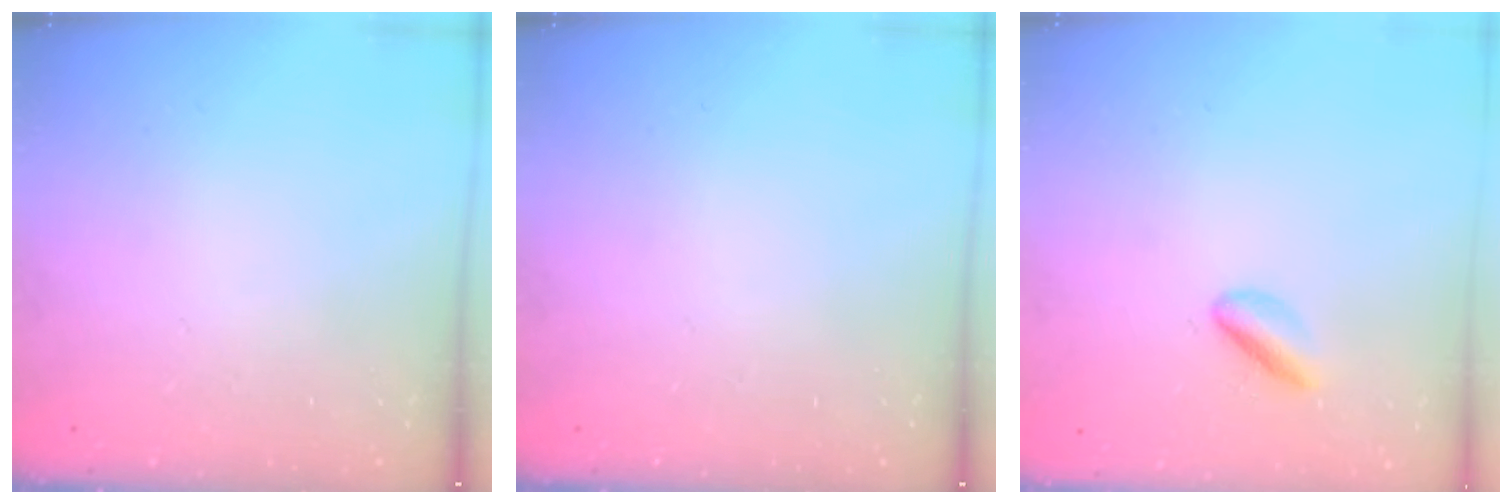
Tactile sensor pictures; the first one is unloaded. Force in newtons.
{"total": 0.0}
{"total": 2.9, "press": 2.8, "slide": 0.4}